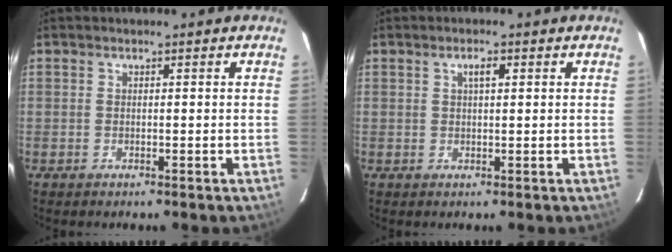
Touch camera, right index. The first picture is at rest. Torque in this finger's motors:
{"motor_torque": [0.10, -0.05, 0.10, 0.03]}